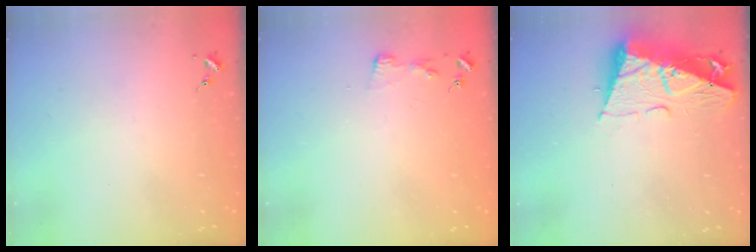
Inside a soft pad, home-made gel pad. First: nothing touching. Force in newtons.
{"total": 3.1, "press": 3.1, "slide": 0.4}
{"total": 12.5, "press": 12.4, "slide": 1.3}